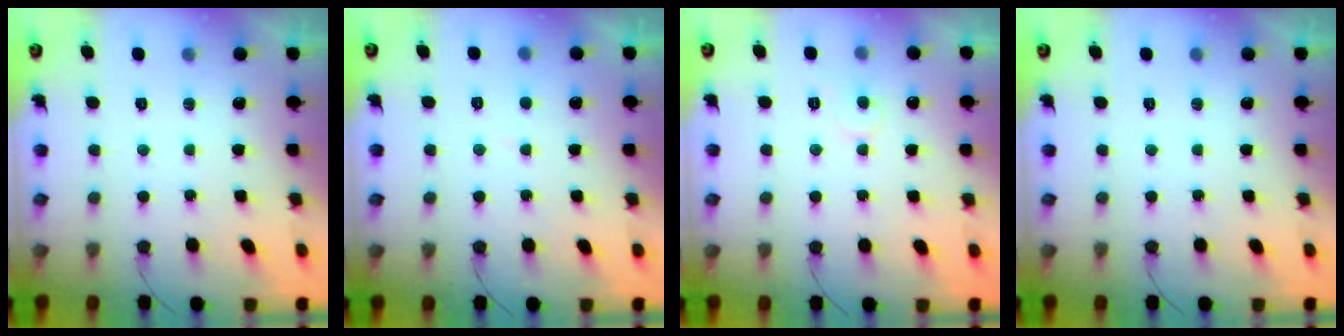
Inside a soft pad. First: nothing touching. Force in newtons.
{"total": 2.3, "press": 2.3, "slide": 0.3}
{"total": 5.1, "press": 5.0, "slide": 0.3}
{"total": 0.0}